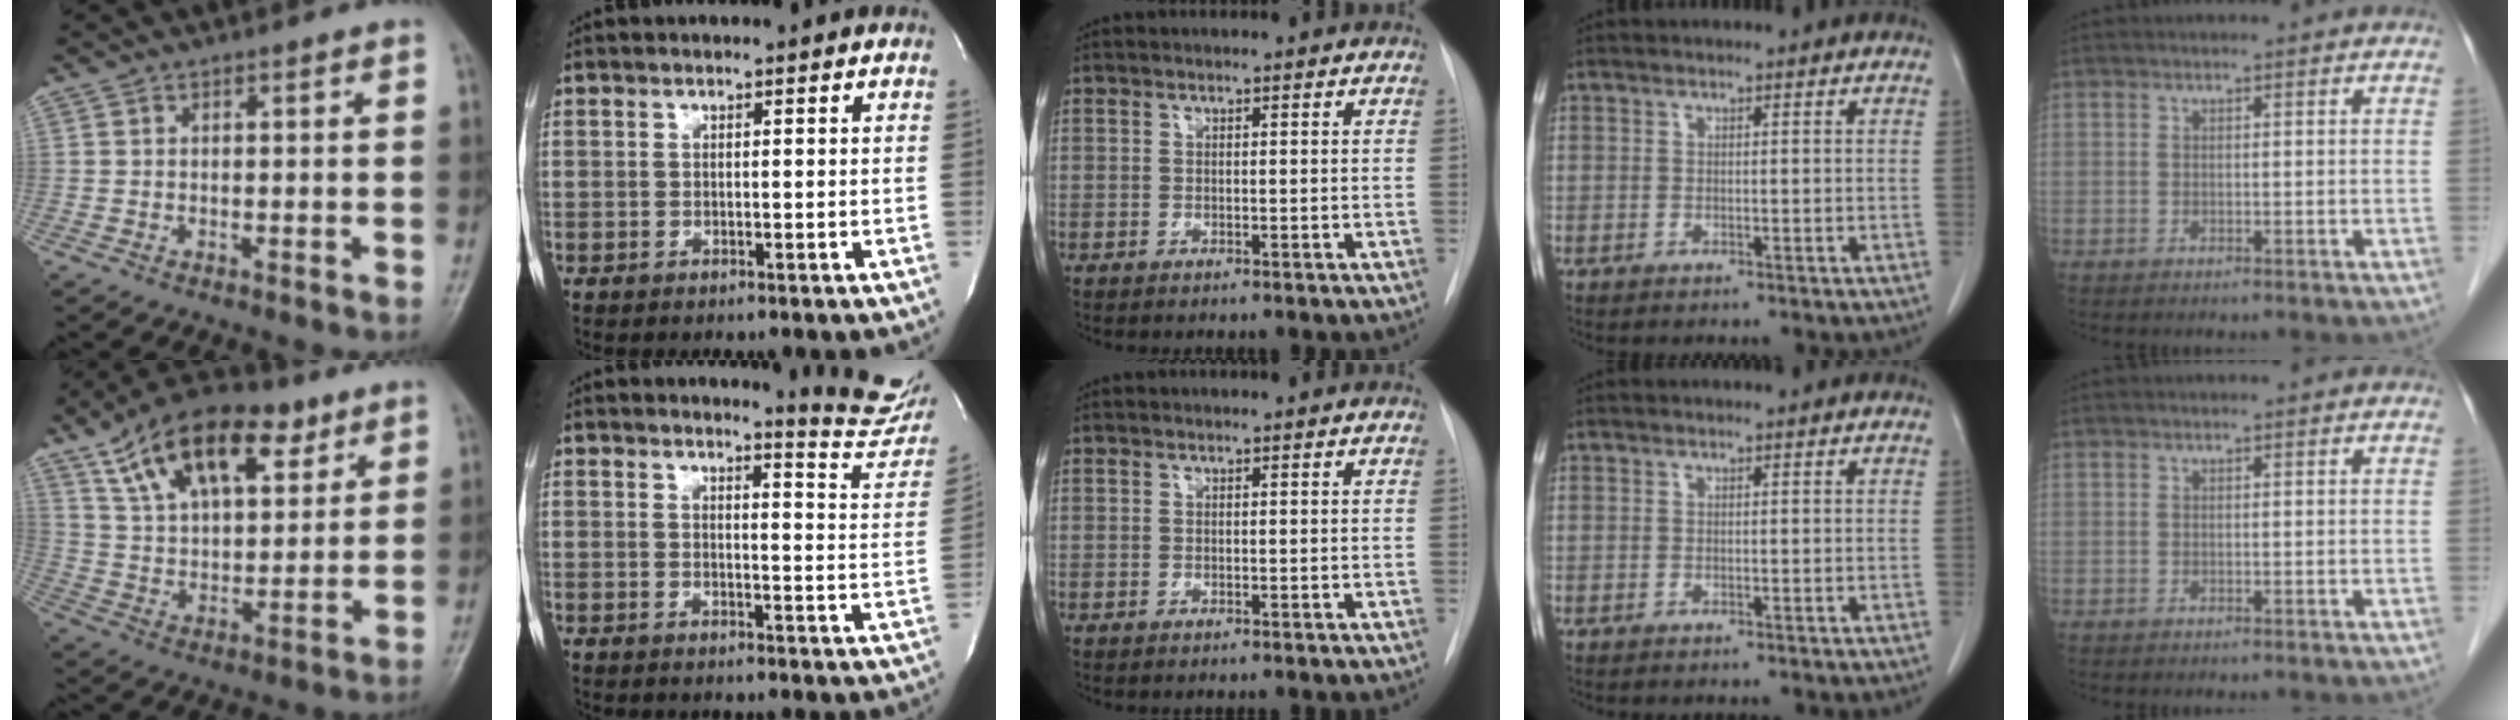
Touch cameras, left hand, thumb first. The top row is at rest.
{"thumb": {"total": 19.2, "force": [10.0, 10.1, 12.9], "torque": [-0.178, -0.019, 0.174]}, "index": {"total": 9.7, "force": [9.6, -0.4, 1.1], "torque": [-0.006, -0.091, 0.091]}}